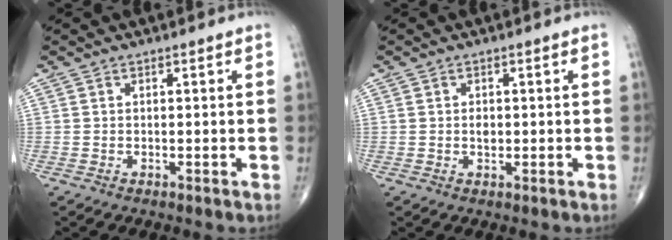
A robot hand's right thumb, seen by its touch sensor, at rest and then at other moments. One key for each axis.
{"total": 1.5, "fx": 0.1, "fy": 1.0, "fz": 1.1, "tx": -0.015, "ty": 0.000, "tz": 0.001}